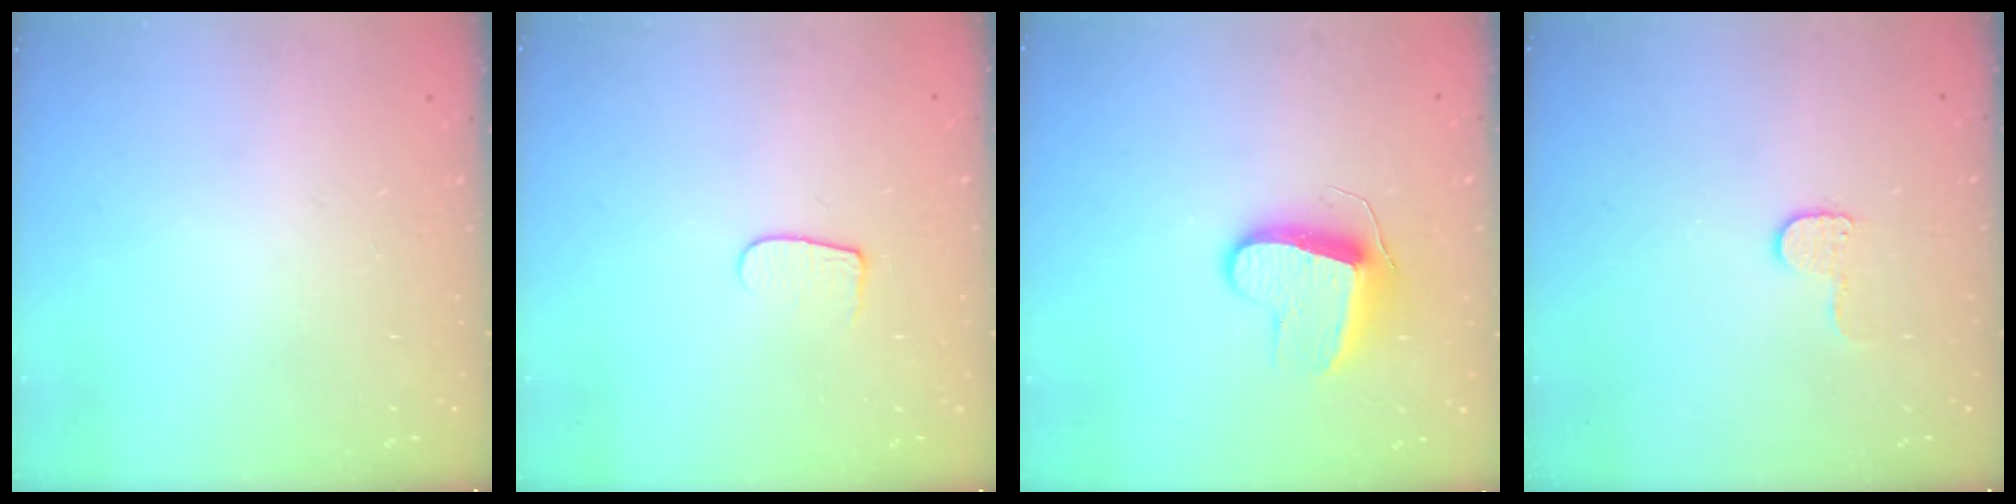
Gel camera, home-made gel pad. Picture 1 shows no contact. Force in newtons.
{"total": 5.9, "press": 5.9, "slide": 0.6}
{"total": 10.6, "press": 10.6, "slide": 0.2}
{"total": 5.4, "press": 5.4, "slide": 0.5}